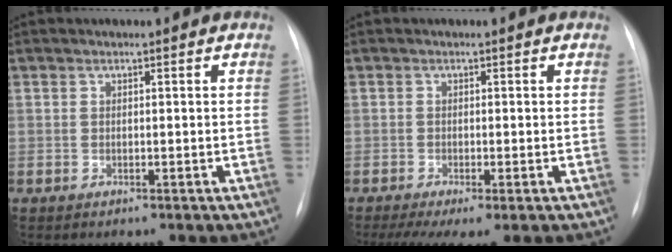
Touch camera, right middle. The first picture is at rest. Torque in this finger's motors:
{"motor_torque": [0.54, -0.49, 0.09, 0.04]}